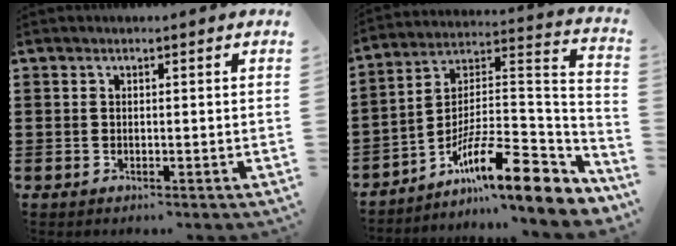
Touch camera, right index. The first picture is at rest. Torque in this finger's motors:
{"motor_torque": [0.01, 0.15, 0.55, 0.21]}